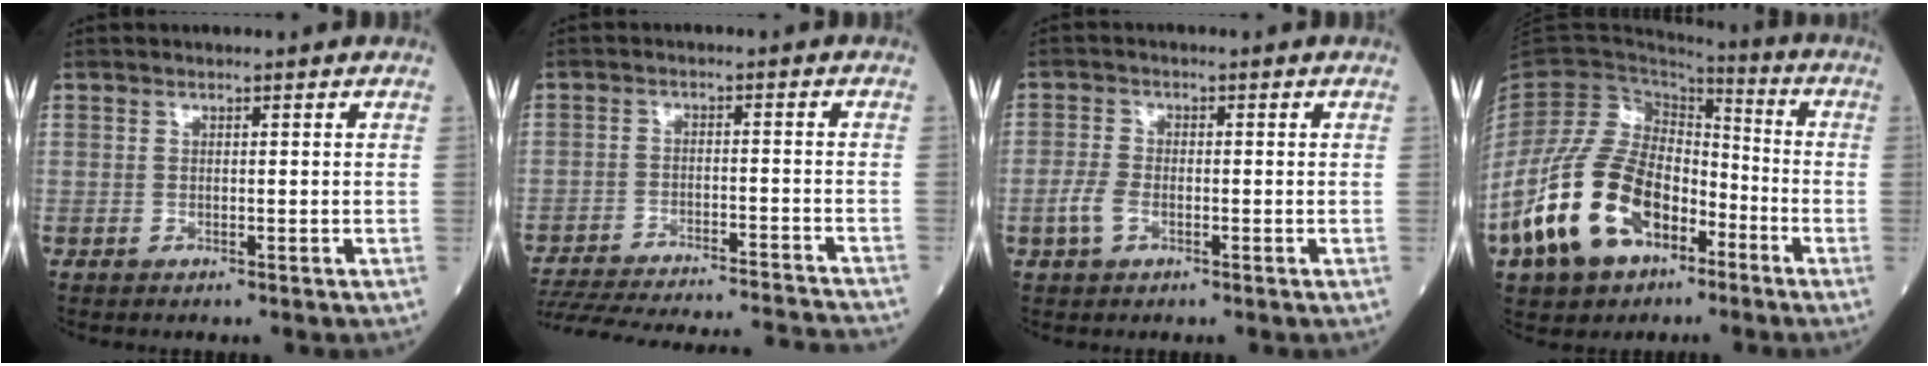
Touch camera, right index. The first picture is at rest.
{"total": 27.4, "force": [-25.4, 1.7, 10.0], "torque": [-0.178, -0.047, -0.347]}
{"total": 3.1, "force": [-1.2, 1.7, 2.3], "torque": [-0.058, 0.003, -0.027]}
{"total": 16.7, "force": [-7.9, 9.8, 10.9], "torque": [-0.243, 0.010, -0.145]}